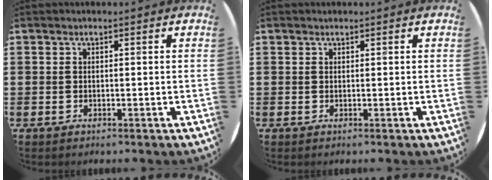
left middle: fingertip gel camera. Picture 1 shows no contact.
{"total": 0.0}